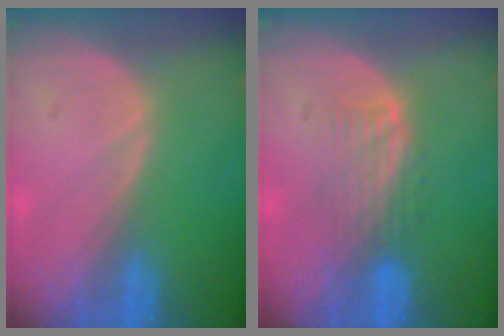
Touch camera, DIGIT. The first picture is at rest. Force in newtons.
{"total": 4.6, "press": 4.0, "slide": 2.3}